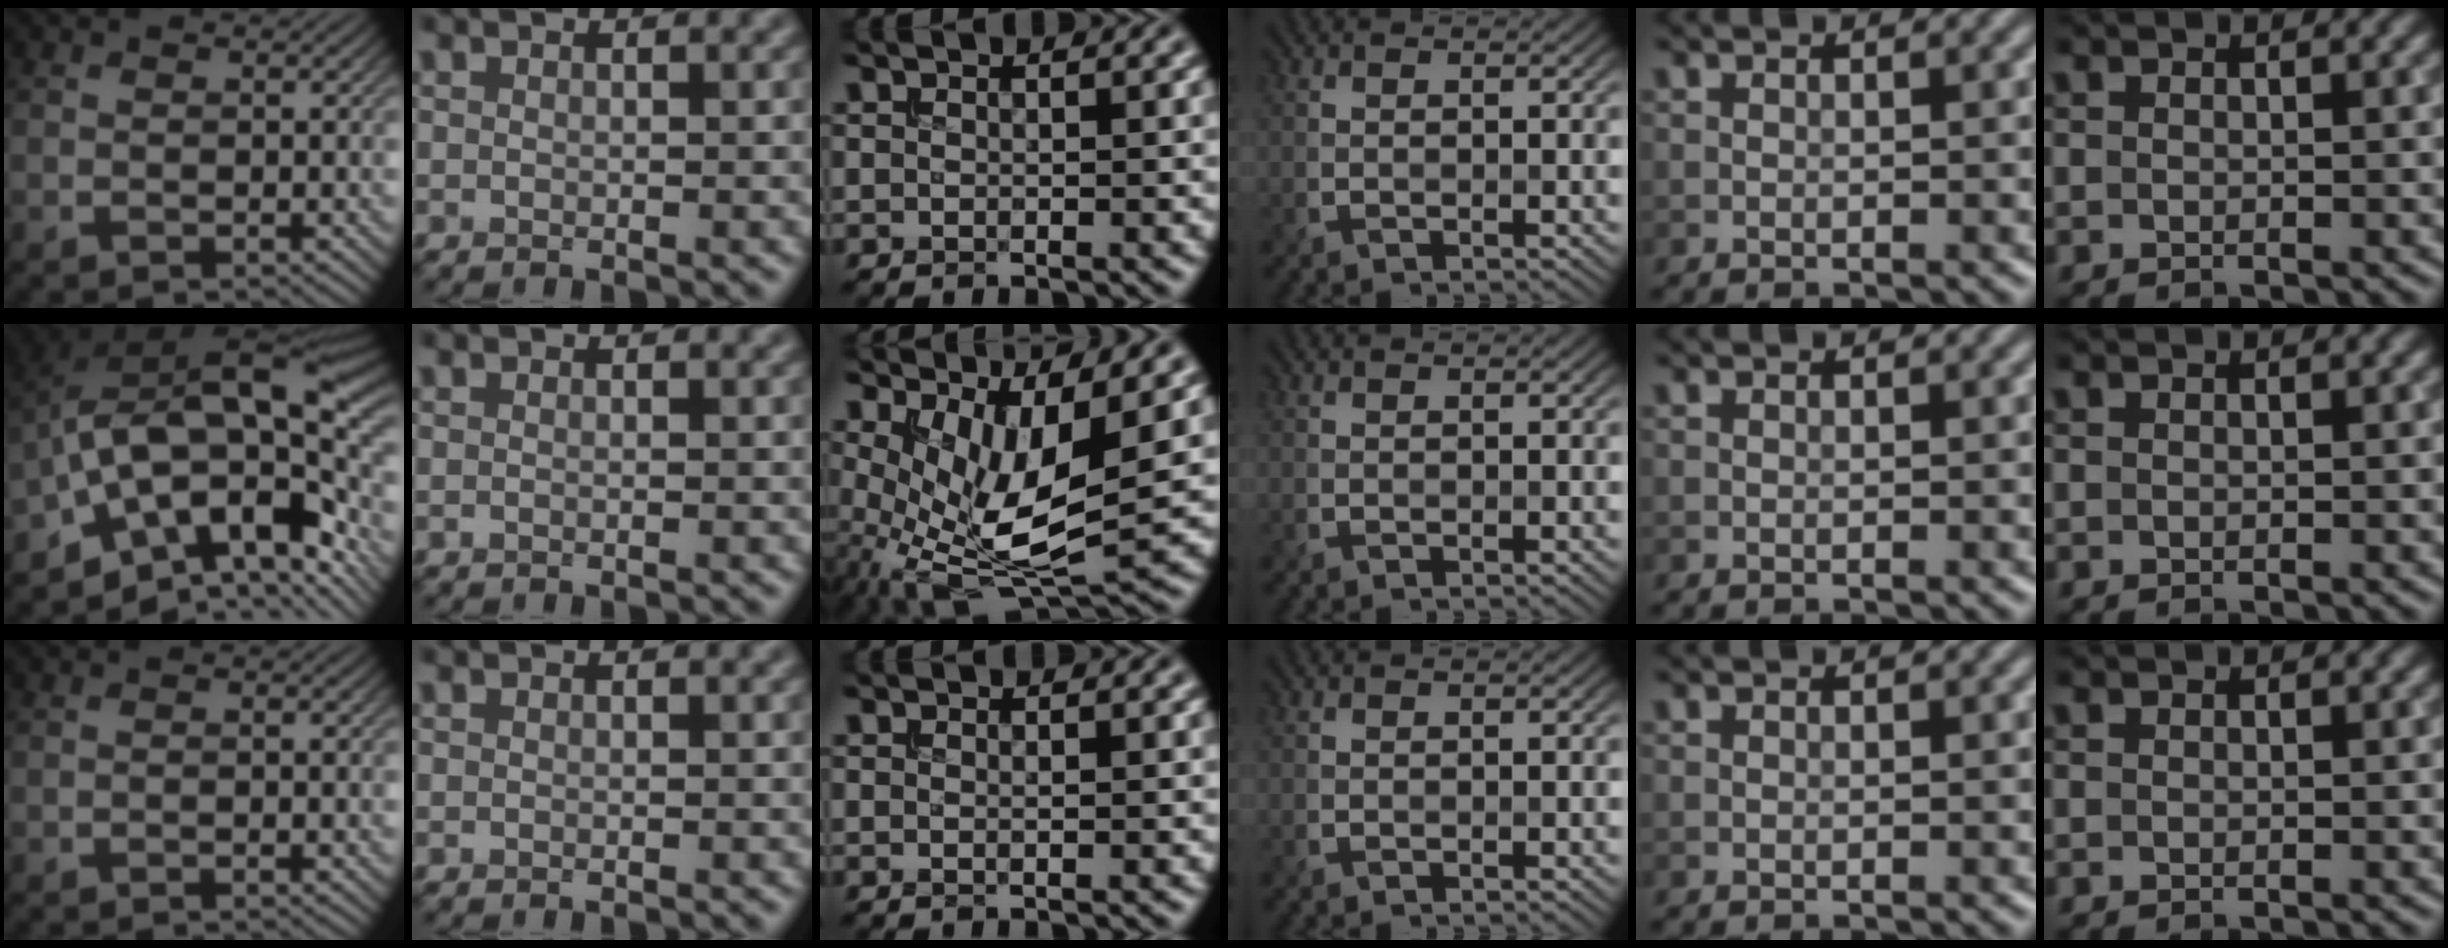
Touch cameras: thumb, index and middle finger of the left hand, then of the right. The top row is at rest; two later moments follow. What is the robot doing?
{"motion": "insert", "object": "bucket"}